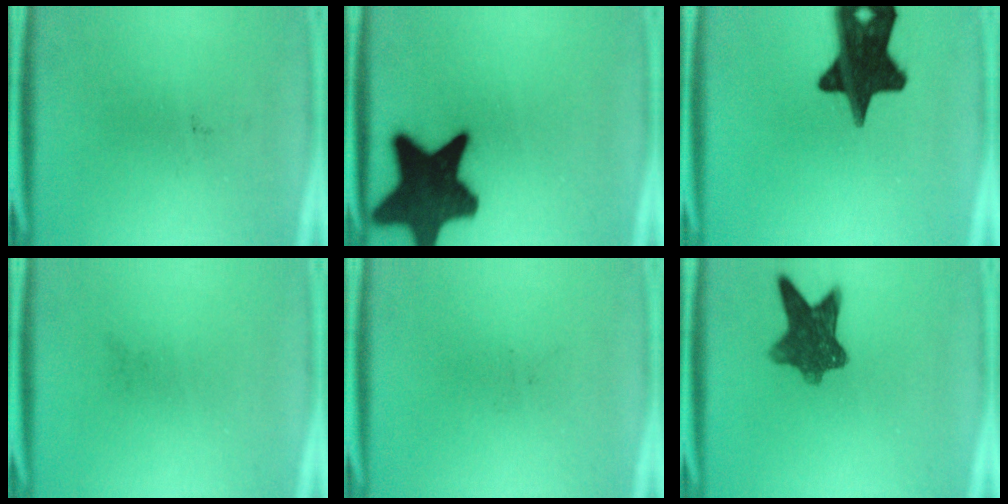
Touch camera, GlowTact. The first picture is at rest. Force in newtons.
{"total": 18.6}
{"total": 19.0}
{"total": 0.0}
{"total": 0.0}
{"total": 8.7}